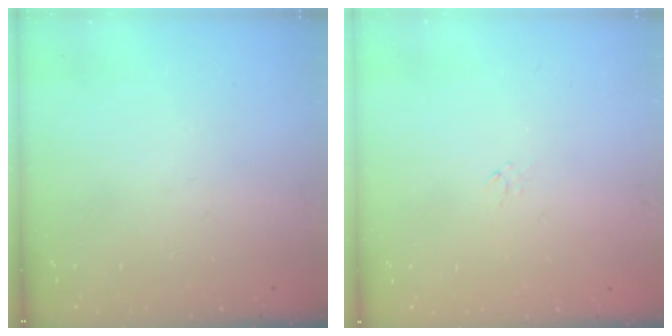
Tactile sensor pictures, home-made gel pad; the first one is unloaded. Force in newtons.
{"total": 0.0}